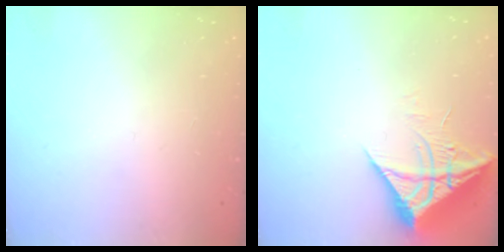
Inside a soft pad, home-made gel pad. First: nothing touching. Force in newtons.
{"total": 10.3, "press": 10.3, "slide": 1.1}